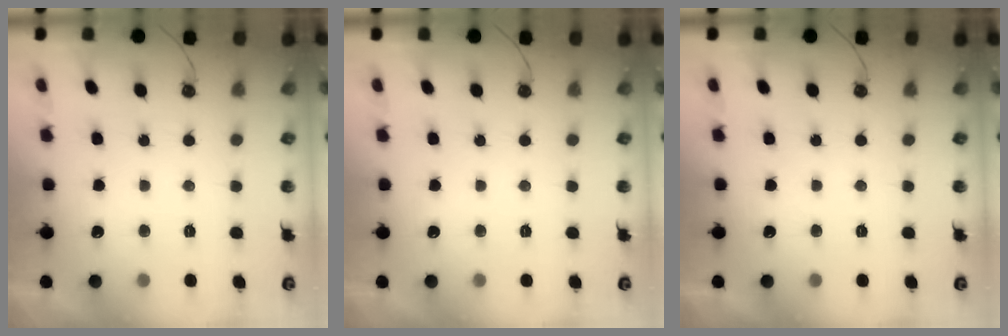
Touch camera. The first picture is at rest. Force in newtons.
{"total": 0.0}
{"total": 0.0}